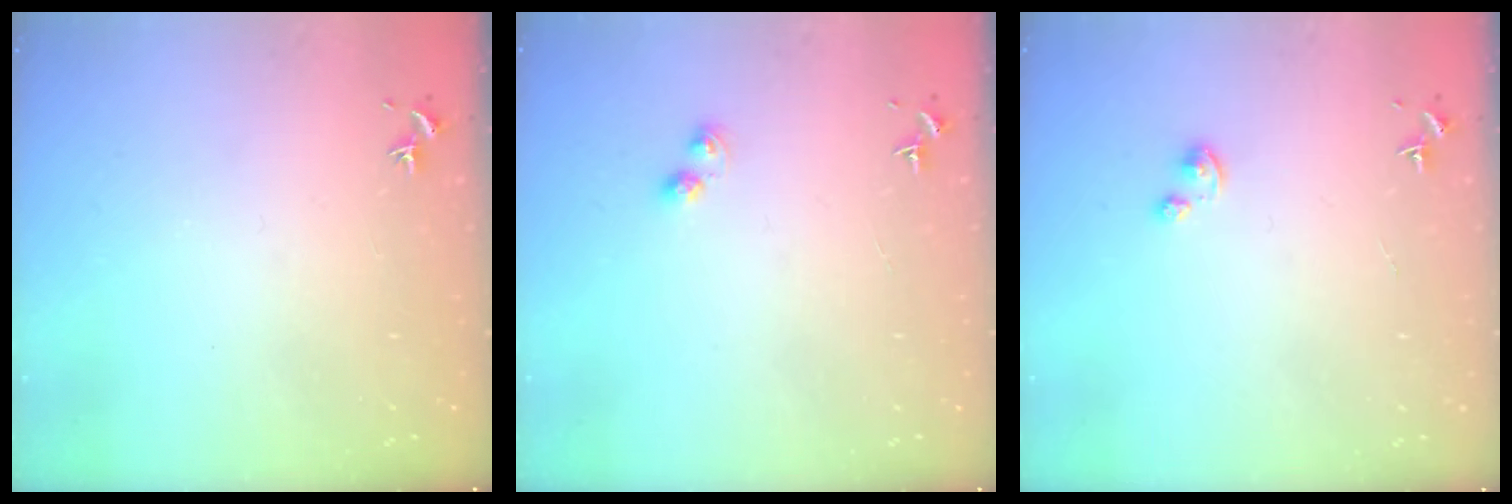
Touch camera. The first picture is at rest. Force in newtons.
{"total": 4.1, "press": 4.0, "slide": 0.6}
{"total": 2.5, "press": 2.5, "slide": 0.3}